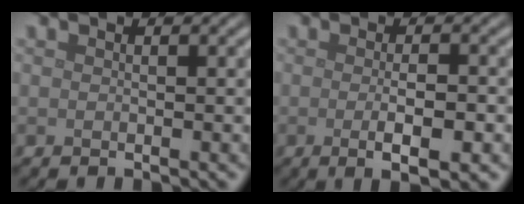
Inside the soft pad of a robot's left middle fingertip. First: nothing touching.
{"total": 3.8, "force": [-0.9, 0.9, 3.6], "torque": [-0.056, -0.007, -0.009]}